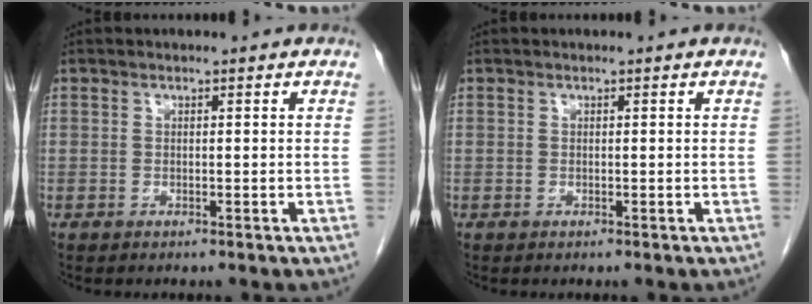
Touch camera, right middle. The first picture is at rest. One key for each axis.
{"total": 0.0}